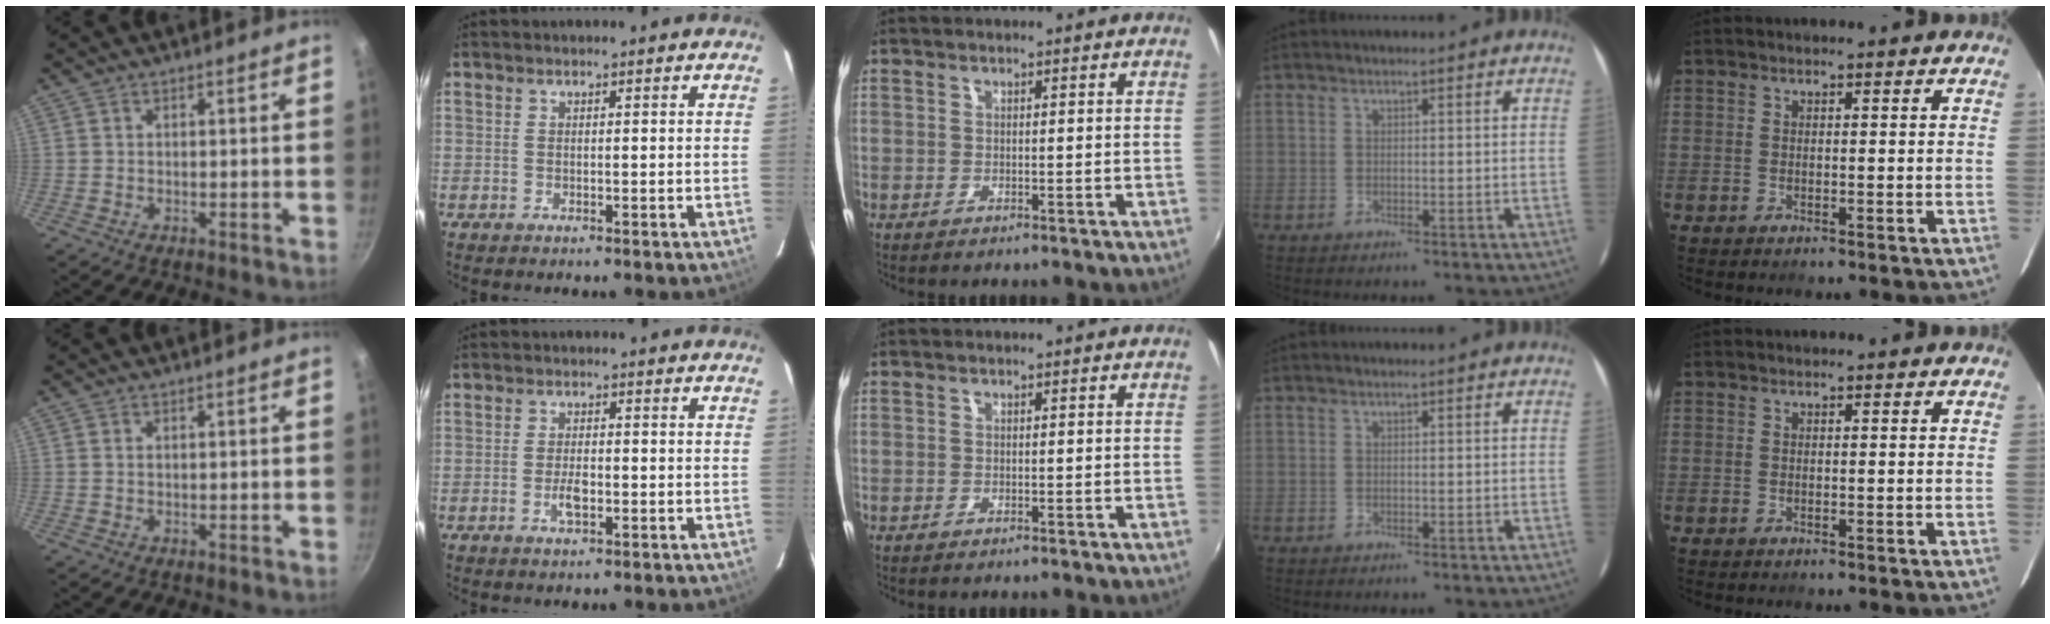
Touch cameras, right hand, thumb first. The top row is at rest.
{"thumb": {"total": 0.5, "force": [0.1, 0.3, 0.4], "torque": [-0.008, 0.001, 0.002]}, "index": {"total": 3.6, "force": [-1.3, 1.4, 3.0], "torque": [-0.061, -0.002, -0.022]}}